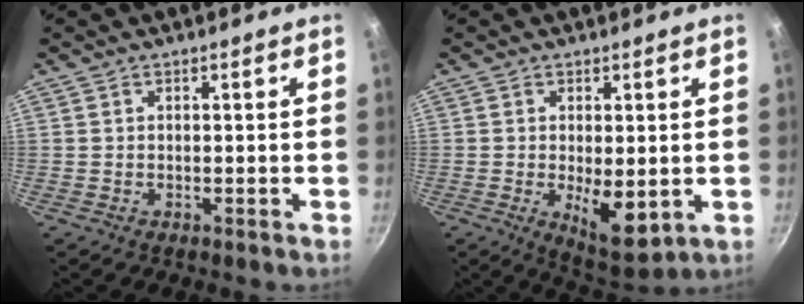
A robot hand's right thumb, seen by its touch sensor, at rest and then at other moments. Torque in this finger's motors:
{"motor_torque": [-0.26, 0.75, 0.84, 0.43, 0.07]}